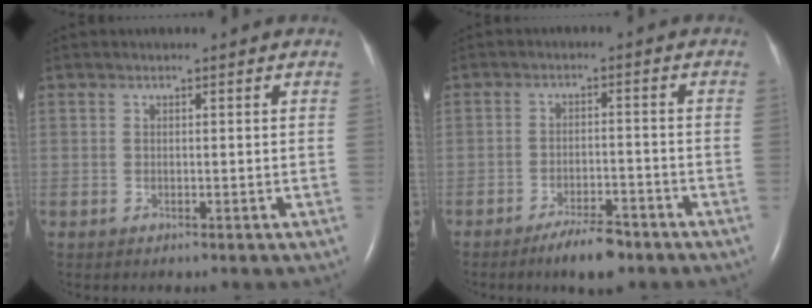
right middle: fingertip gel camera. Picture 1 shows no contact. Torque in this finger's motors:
{"motor_torque": [0.63, -0.55, 0.03, 0.06]}